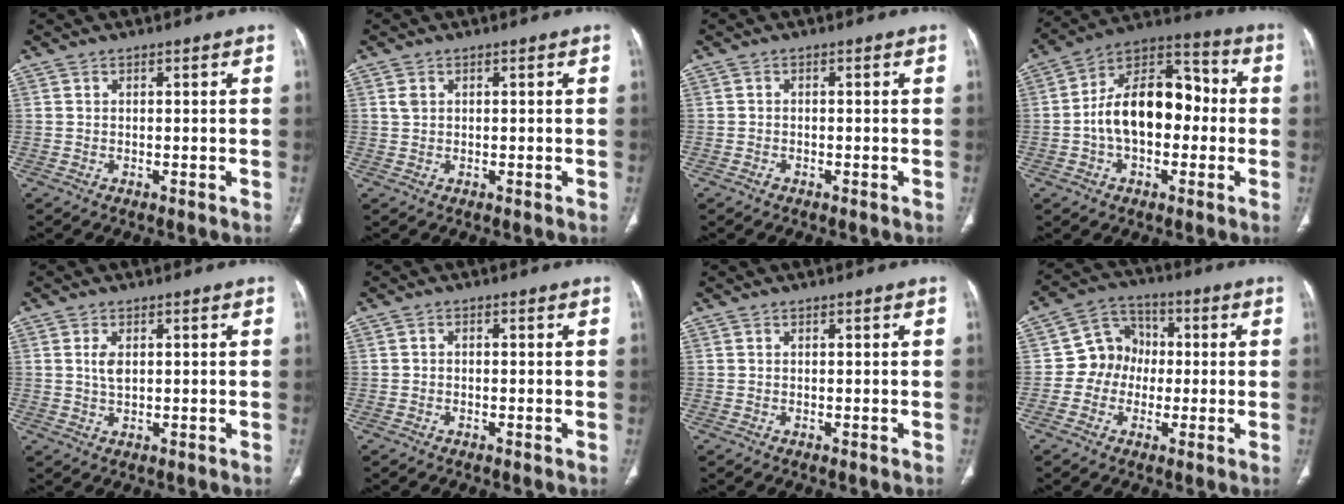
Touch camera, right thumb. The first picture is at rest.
{"total": 1.4, "force": [0.6, 1.0, 0.8], "torque": [-0.017, 0.003, 0.016]}
{"total": 0.7, "force": [-0.5, 0.5, 0.2], "torque": [-0.004, 0.001, -0.012]}
{"total": 17.1, "force": [-1.1, 10.7, 13.3], "torque": [-0.197, 0.047, -0.028]}
{"total": 2.8, "force": [0.7, 1.5, 2.3], "torque": [-0.044, -0.003, 0.017]}
{"total": 0.6, "force": [-0.3, 0.4, 0.3], "torque": [-0.003, 0.002, -0.010]}
{"total": 0.0}
{"total": 8.7, "force": [-0.8, 7.9, 3.5], "torque": [-0.021, 0.026, -0.028]}